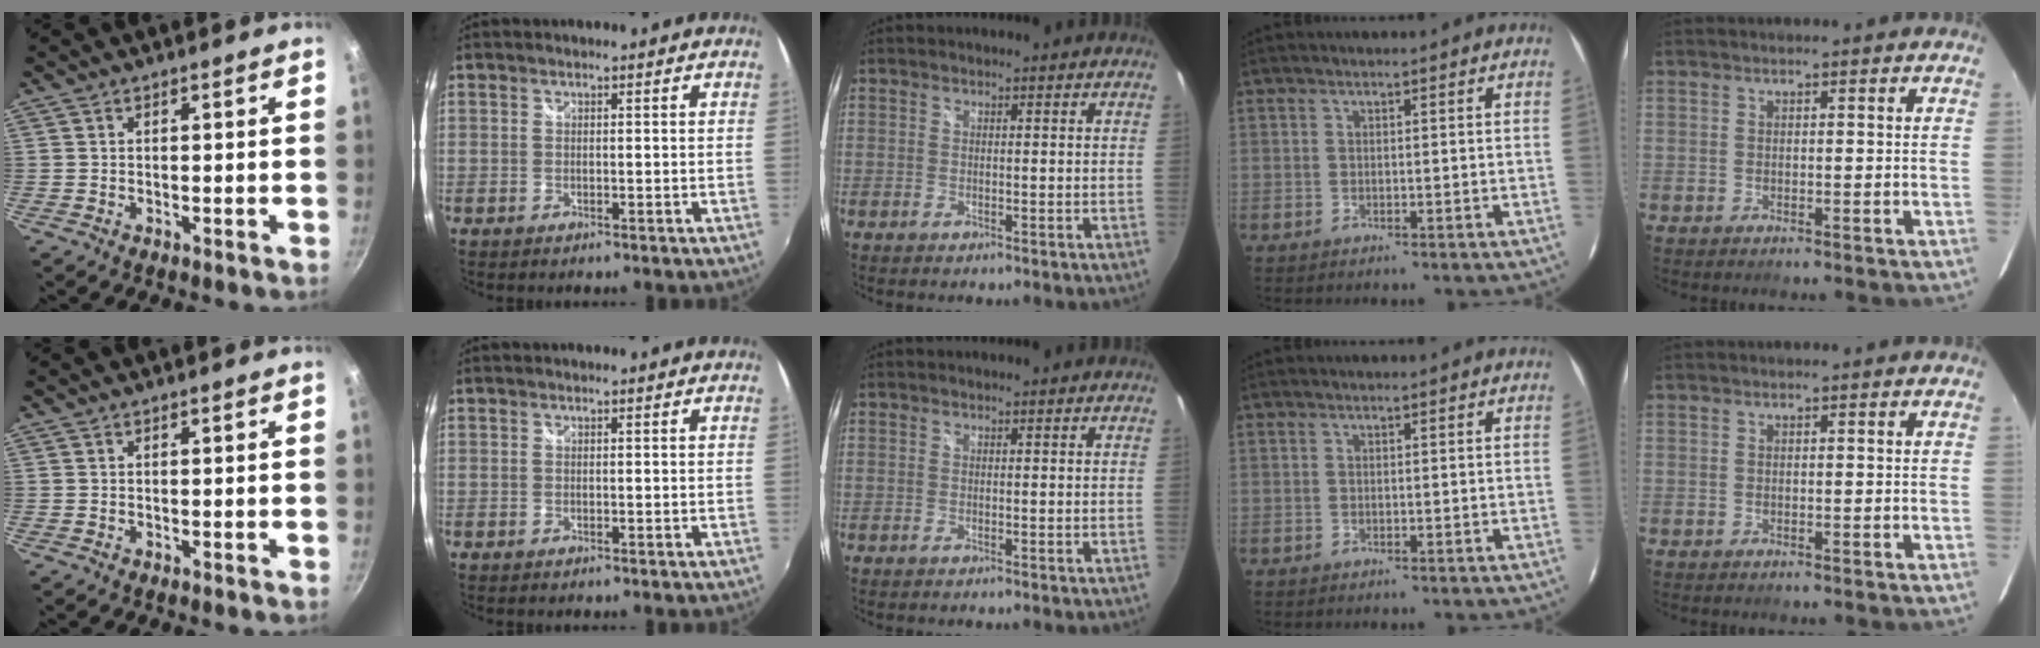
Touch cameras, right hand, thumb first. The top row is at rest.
{}